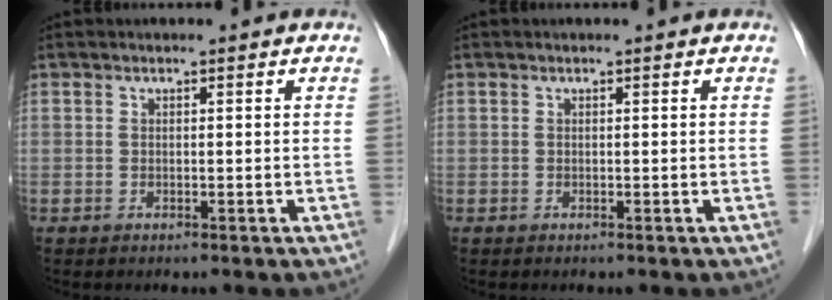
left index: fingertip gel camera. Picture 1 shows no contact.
{"total": 0.0}